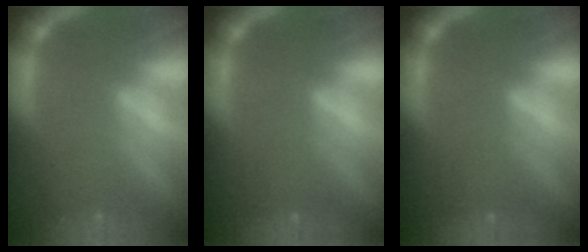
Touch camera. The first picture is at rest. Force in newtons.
{"total": 1.5}
{"total": 1.5}